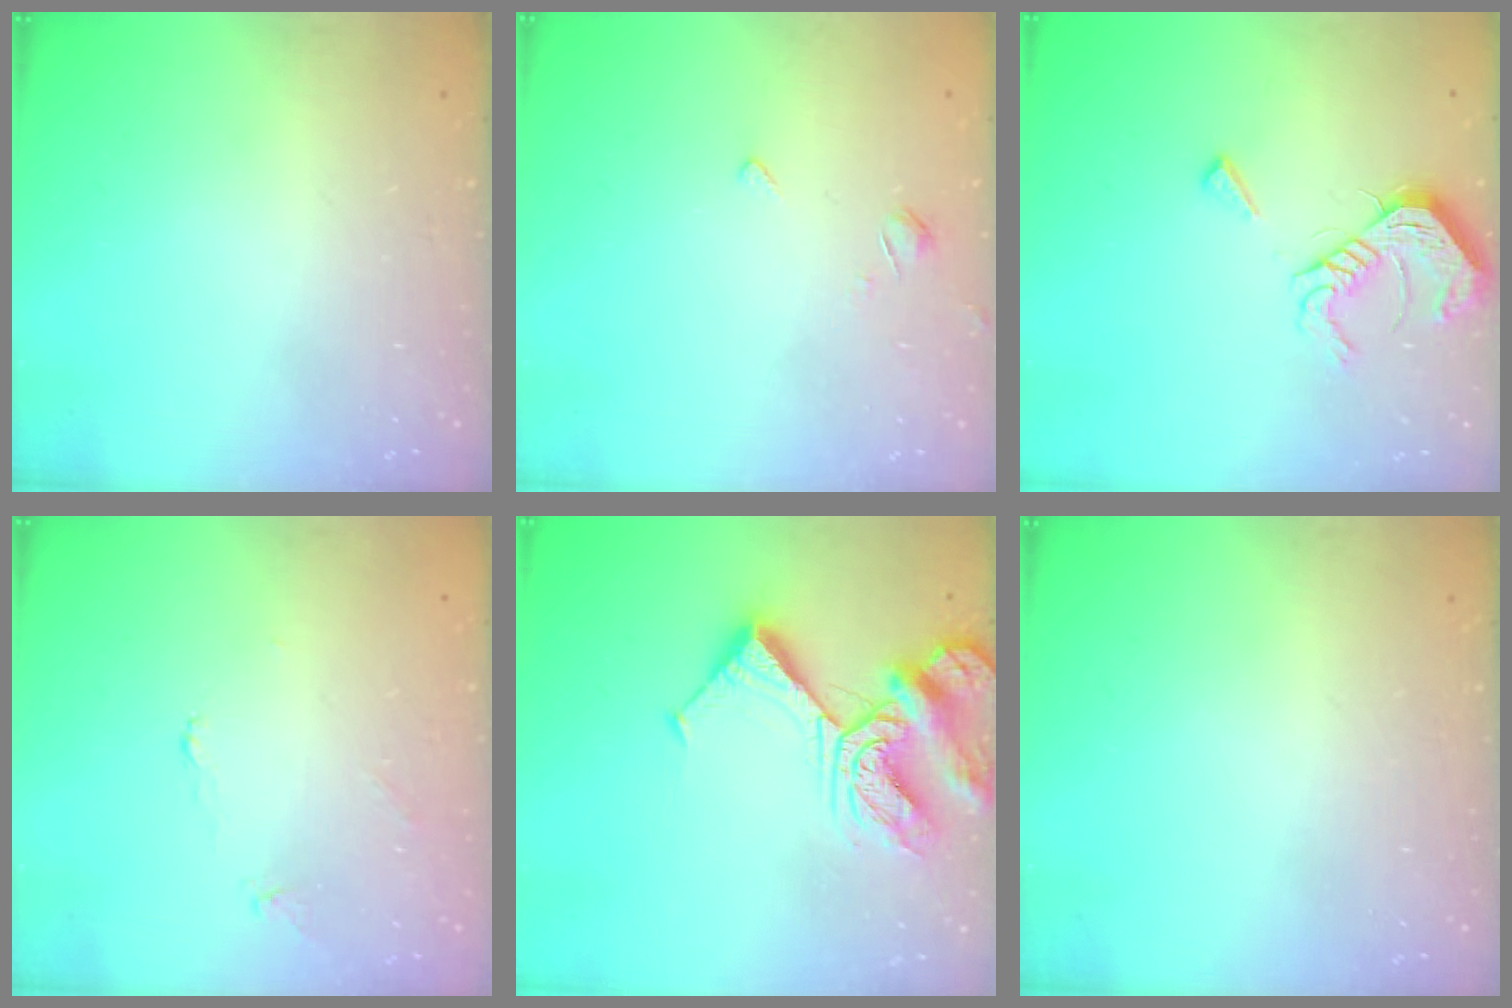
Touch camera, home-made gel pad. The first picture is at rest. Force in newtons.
{"total": 1.7, "press": 1.6, "slide": 0.5}
{"total": 11.4, "press": 11.4, "slide": 0.4}
{"total": 1.9, "press": 1.8, "slide": 0.3}
{"total": 12.8, "press": 12.6, "slide": 2.2}
{"total": 0.0}